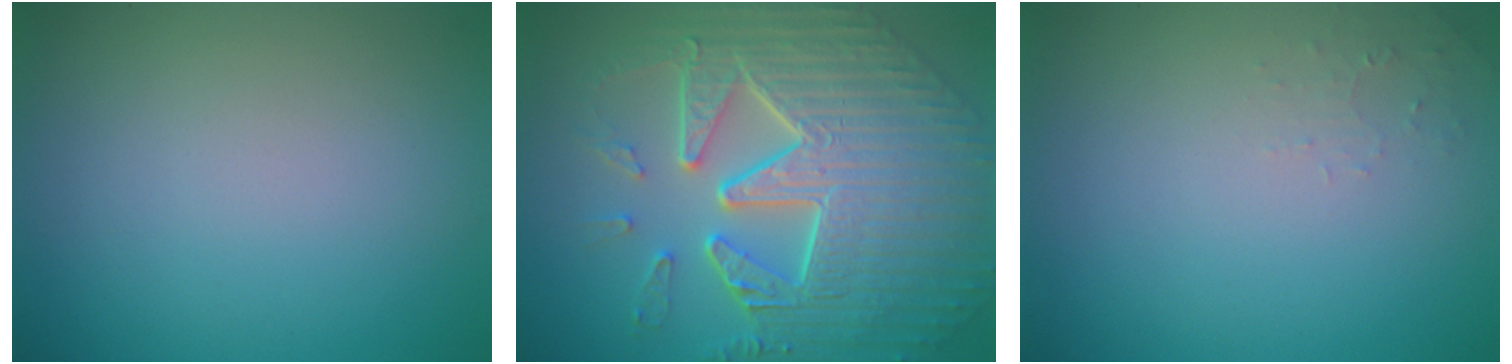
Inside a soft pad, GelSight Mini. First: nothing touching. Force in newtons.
{"total": 10.8, "press": 7.4, "slide": 7.8}
{"total": 0.9, "press": 0.9, "slide": 0.2}